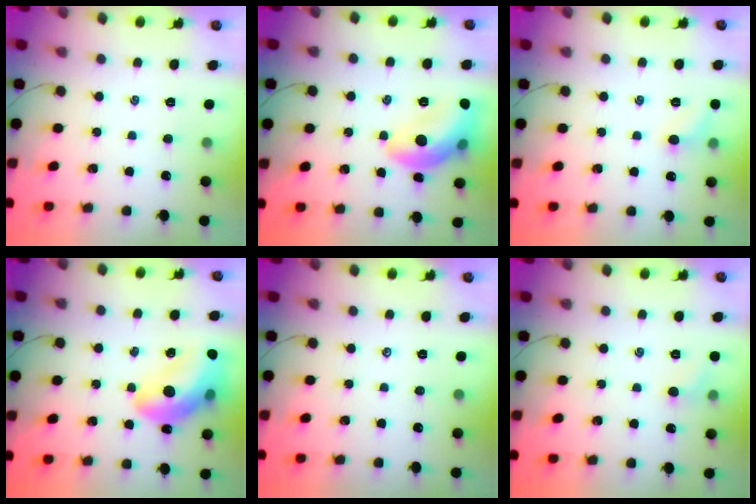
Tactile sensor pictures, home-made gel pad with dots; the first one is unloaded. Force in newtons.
{"total": 13.9, "press": 13.8, "slide": 1.0}
{"total": 5.5, "press": 5.2, "slide": 1.9}
{"total": 18.7, "press": 18.3, "slide": 4.0}
{"total": 0.0}
{"total": 4.2, "press": 4.0, "slide": 1.3}